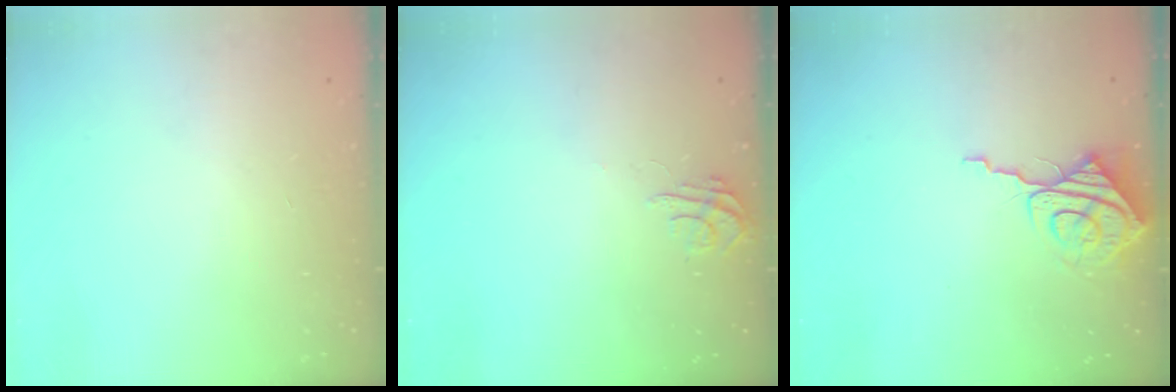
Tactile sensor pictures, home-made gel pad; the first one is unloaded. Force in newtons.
{"total": 3.9, "press": 3.8, "slide": 0.3}
{"total": 8.4, "press": 8.4, "slide": 0.8}